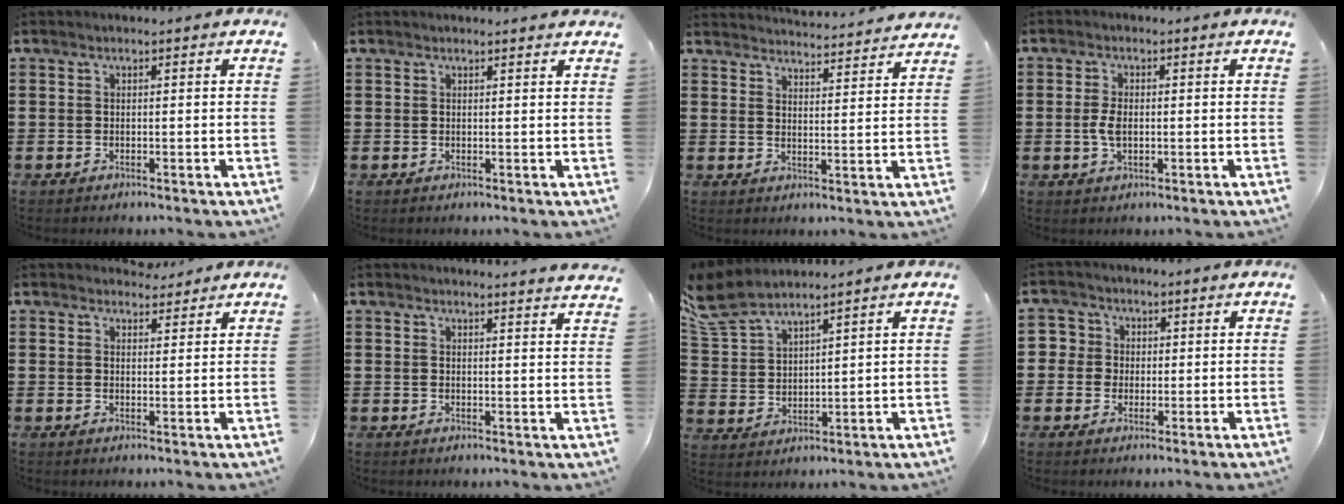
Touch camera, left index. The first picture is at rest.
{"total": 0.9, "force": [0.8, -0.1, 0.3], "torque": [-0.008, -0.003, 0.017]}
{"total": 3.8, "force": [3.8, -0.4, -0.4], "torque": [0.000, -0.032, 0.063]}
{"total": 3.2, "force": [-0.1, 1.7, 2.7], "torque": [-0.068, 0.000, -0.008]}
{"total": 2.7, "force": [2.6, 0.7, 0.1], "torque": [-0.001, -0.006, 0.048]}
{"total": 2.4, "force": [2.3, -0.6, 0.3], "torque": [-0.010, -0.010, 0.044]}
{"total": 6.3, "force": [5.4, 1.7, 2.8], "torque": [-0.085, -0.021, 0.096]}
{"total": 3.4, "force": [0.4, 3.4, 0.2], "torque": [-0.024, 0.010, 0.004]}